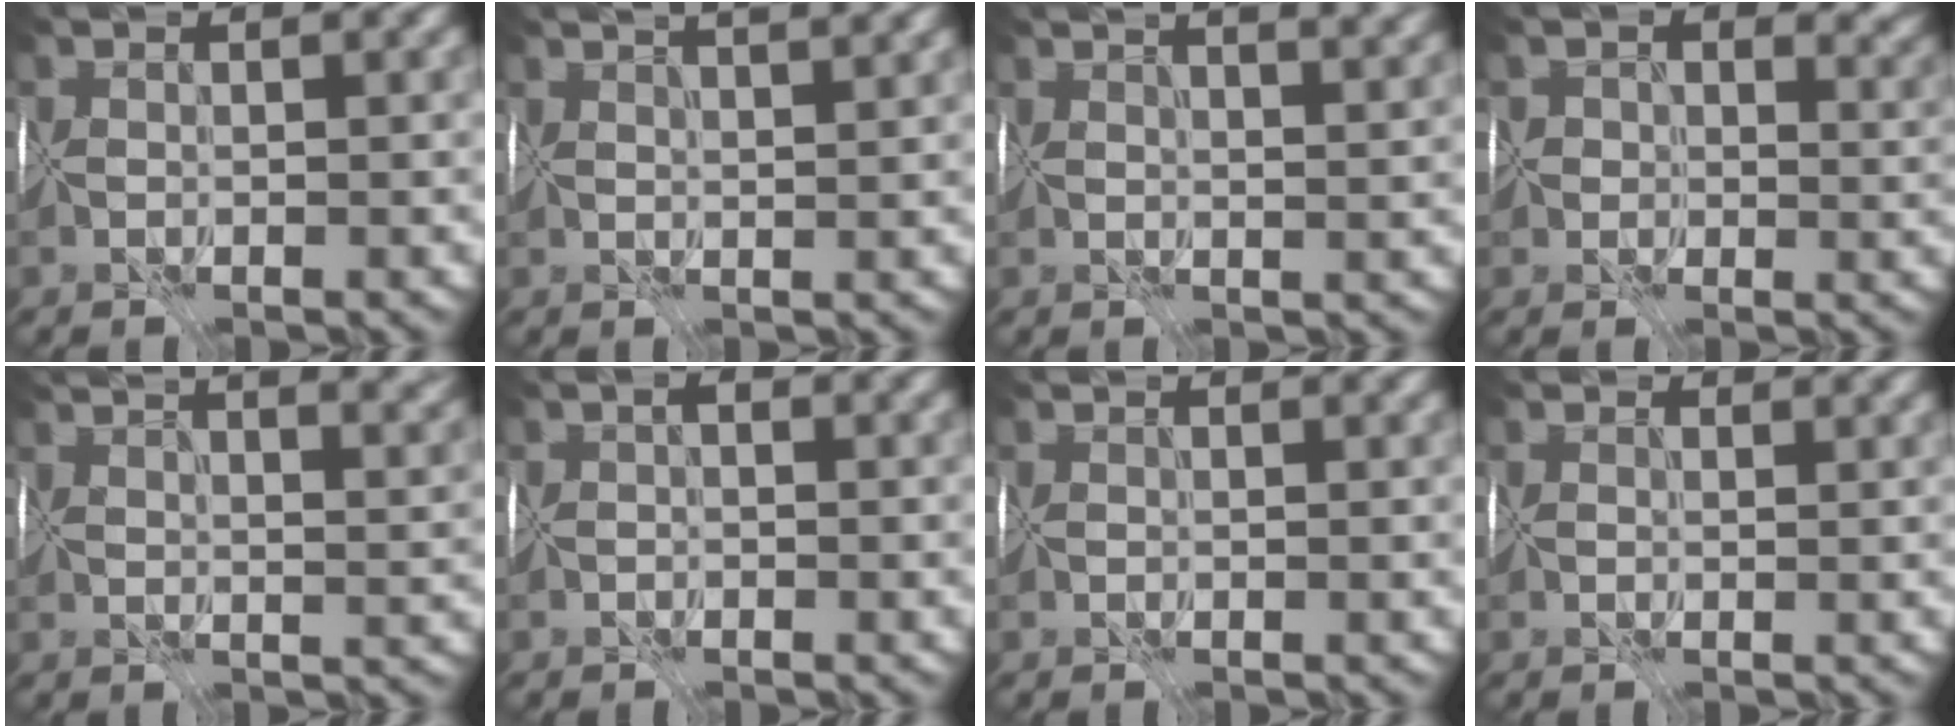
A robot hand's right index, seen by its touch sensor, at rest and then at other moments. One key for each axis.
{"total": 6.1, "fx": 4.6, "fy": 1.7, "fz": 3.6, "tx": -0.048, "ty": 0.043, "tz": 0.063}
{"total": 9.1, "fx": 5.8, "fy": 3.7, "fz": 6.0, "tx": -0.082, "ty": 0.055, "tz": 0.073}
{"total": 6.8, "fx": 1.9, "fy": 5.7, "fz": 3.2, "tx": -0.041, "ty": 0.007, "tz": 0.018}
{"total": 12.1, "fx": 8.4, "fy": 4.4, "fz": 7.5, "tx": -0.099, "ty": 0.064, "tz": 0.106}
{"total": 0.0}
{"total": 0.6, "fx": 0.3, "fy": 0.3, "fz": 0.4, "tx": -0.008, "ty": -0.002, "tz": 0.006}
{"total": 1.6, "fx": 1.0, "fy": 1.1, "fz": 0.6, "tx": -0.018, "ty": 0.002, "tz": 0.018}